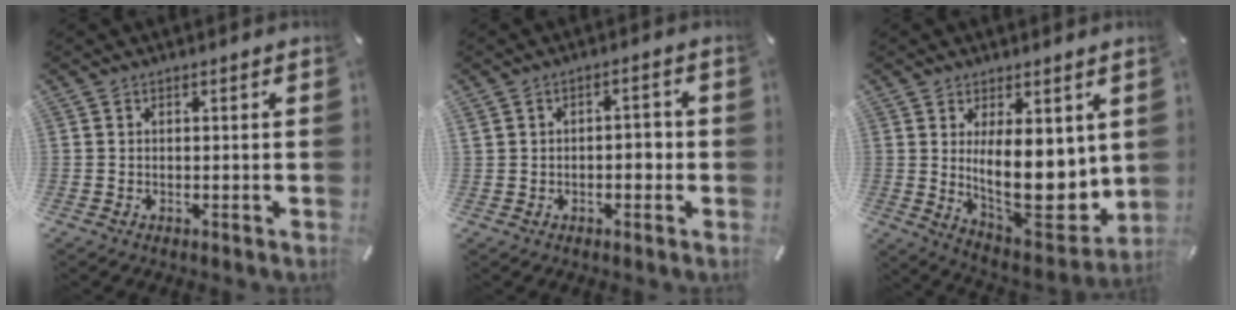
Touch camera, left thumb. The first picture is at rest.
{"total": 3.7, "force": [-0.5, 2.3, 2.9], "torque": [-0.045, 0.007, -0.013]}
{"total": 18.3, "force": [1.9, 8.6, 16.0], "torque": [-0.251, -0.043, 0.043]}